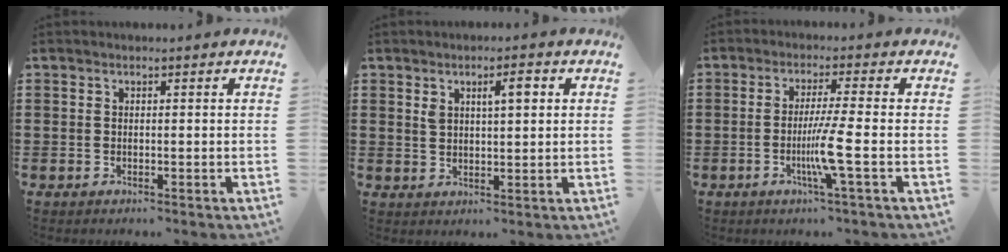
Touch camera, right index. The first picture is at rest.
{"total": 3.7, "force": [1.5, 1.4, 3.2], "torque": [-0.050, 0.001, 0.020]}
{"total": 6.1, "force": [-1.7, -0.8, 5.8], "torque": [-0.112, -0.020, -0.037]}